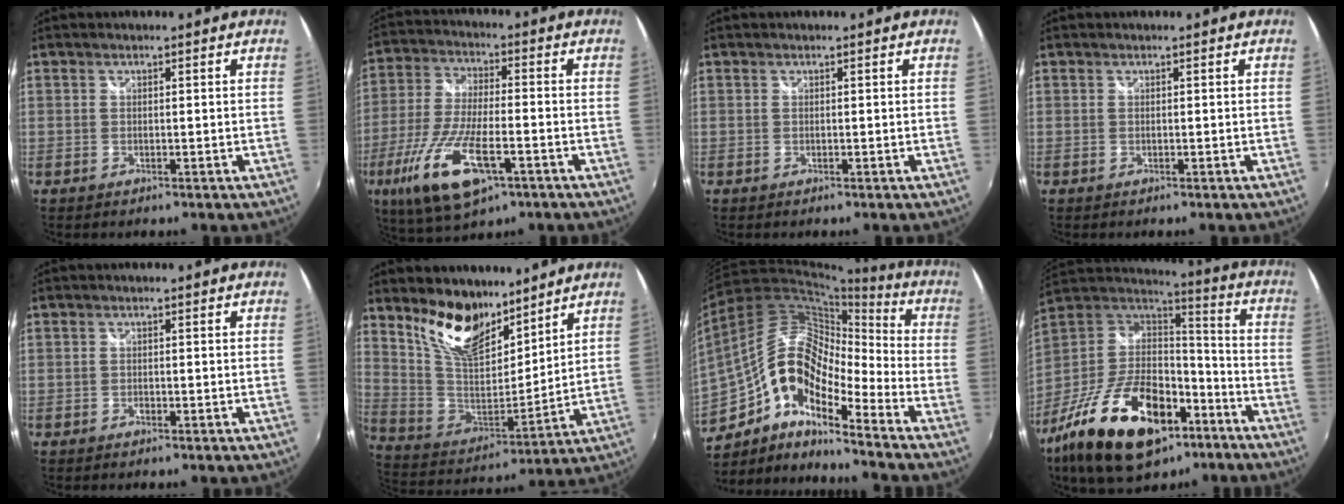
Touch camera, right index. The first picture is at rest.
{"total": 16.7, "force": [-7.8, 5.8, 13.6], "torque": [-0.290, -0.035, -0.144]}
{"total": 0.0}
{"total": 0.0}
{"total": 0.6, "force": [-0.4, 0.4, 0.2], "torque": [-0.004, -0.003, -0.009]}
{"total": 15.3, "force": [11.0, 6.7, 8.2], "torque": [-0.162, -0.005, 0.213]}
{"total": 17.8, "force": [-7.8, 7.8, 13.9], "torque": [-0.243, 0.002, -0.159]}
{"total": 27.8, "force": [-15.0, 14.0, 18.8], "torque": [-0.364, -0.011, -0.243]}